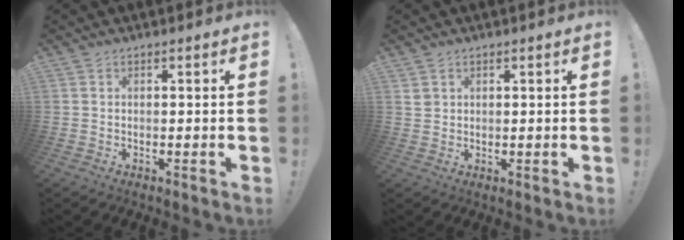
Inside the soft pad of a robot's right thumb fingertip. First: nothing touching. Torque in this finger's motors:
{"motor_torque": [-0.35, 0.08, -0.09, 0.29, 0.00]}